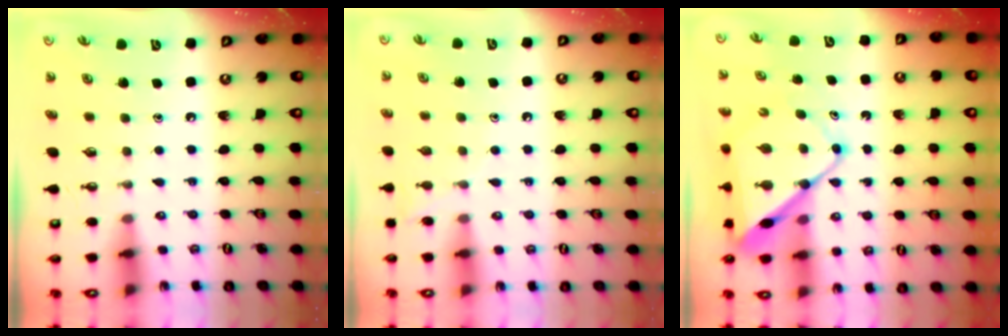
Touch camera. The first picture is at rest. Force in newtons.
{"total": 7.1, "press": 7.0, "slide": 0.8}
{"total": 12.5, "press": 12.5, "slide": 1.1}